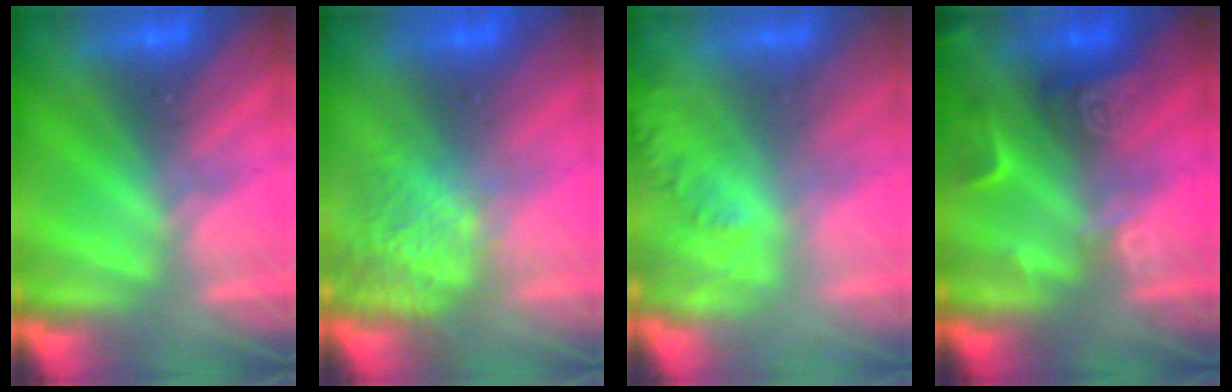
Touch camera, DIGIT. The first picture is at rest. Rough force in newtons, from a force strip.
{"total": 4.7}
{"total": 1.5}
{"total": 2.6}